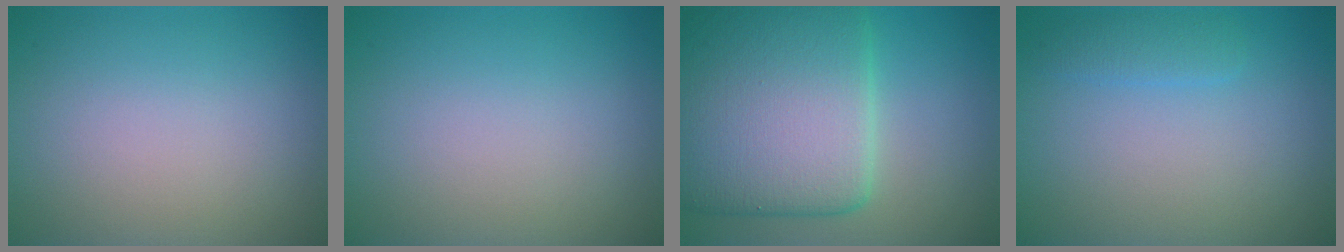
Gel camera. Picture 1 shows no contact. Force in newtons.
{"total": 0.0}
{"total": 12.5, "press": 12.5, "slide": 0.2}
{"total": 1.4, "press": 1.4, "slide": 0.1}